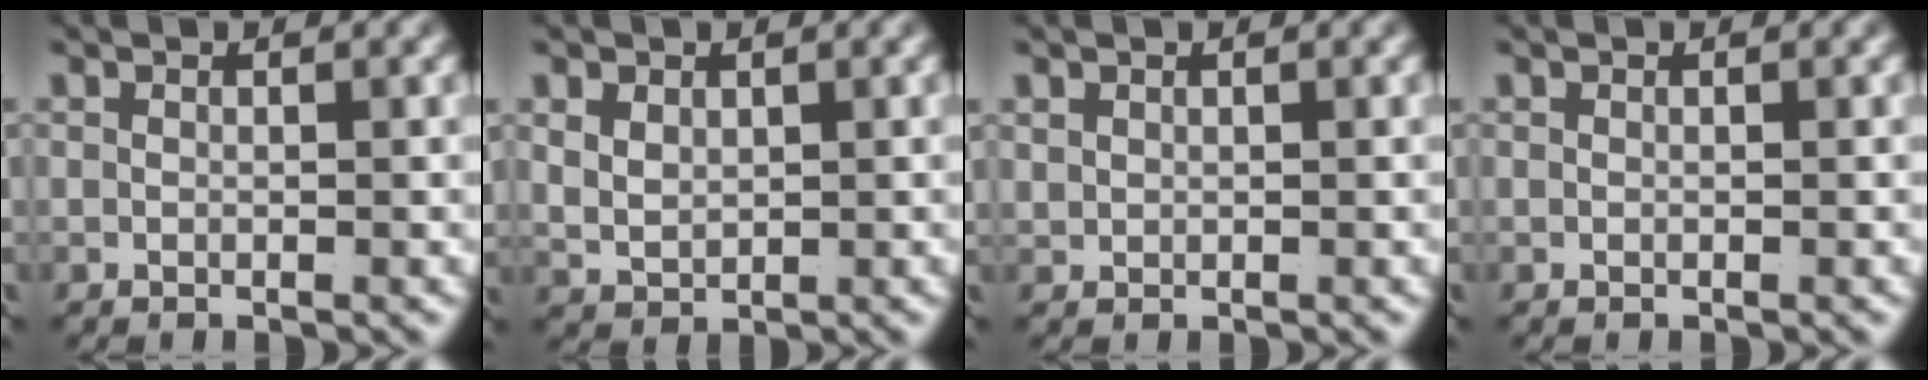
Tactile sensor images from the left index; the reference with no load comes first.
{"total": 2.7, "force": [0.9, 2.2, 1.3], "torque": [-0.040, -0.014, 0.030]}
{"total": 0.7, "force": [0.6, 0.3, 0.3], "torque": [-0.009, -0.003, 0.021]}
{"total": 0.0}